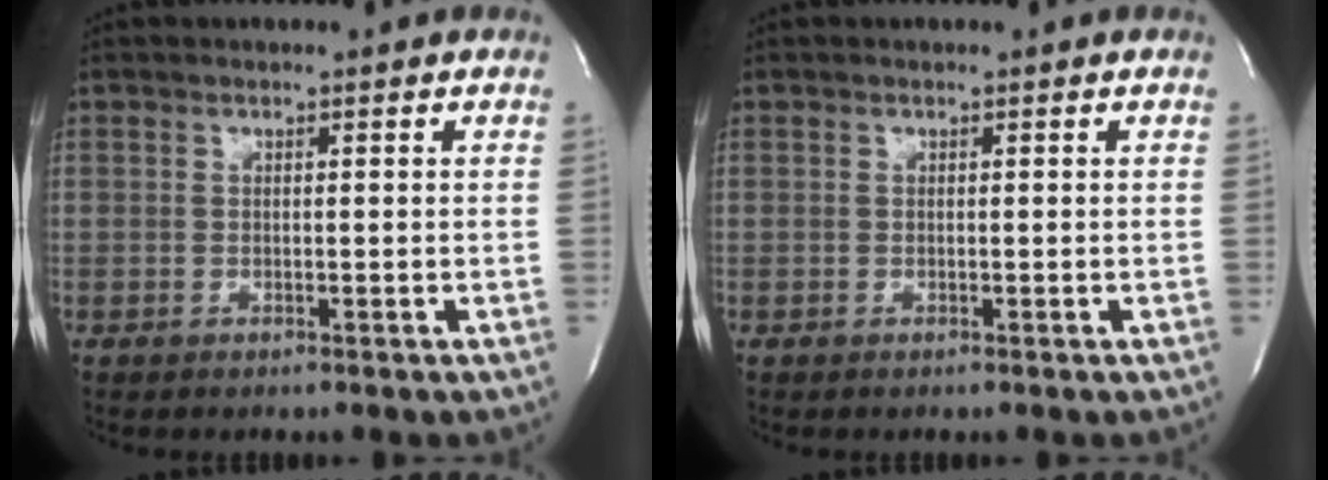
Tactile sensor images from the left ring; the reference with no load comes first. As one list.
[{"total": 0.0}]